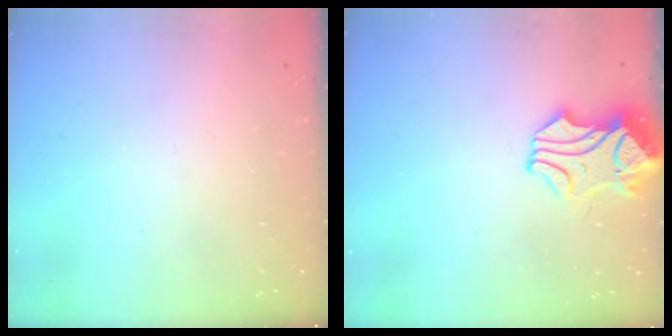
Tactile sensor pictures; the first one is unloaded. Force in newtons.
{"total": 2.3, "press": 1.7, "slide": 1.4}